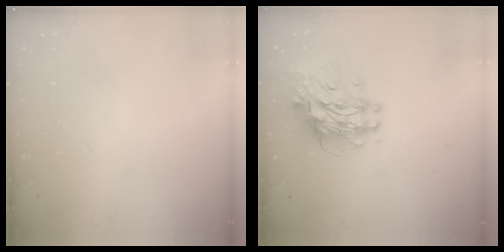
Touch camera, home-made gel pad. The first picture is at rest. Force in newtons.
{"total": 12.0, "press": 11.9, "slide": 1.1}